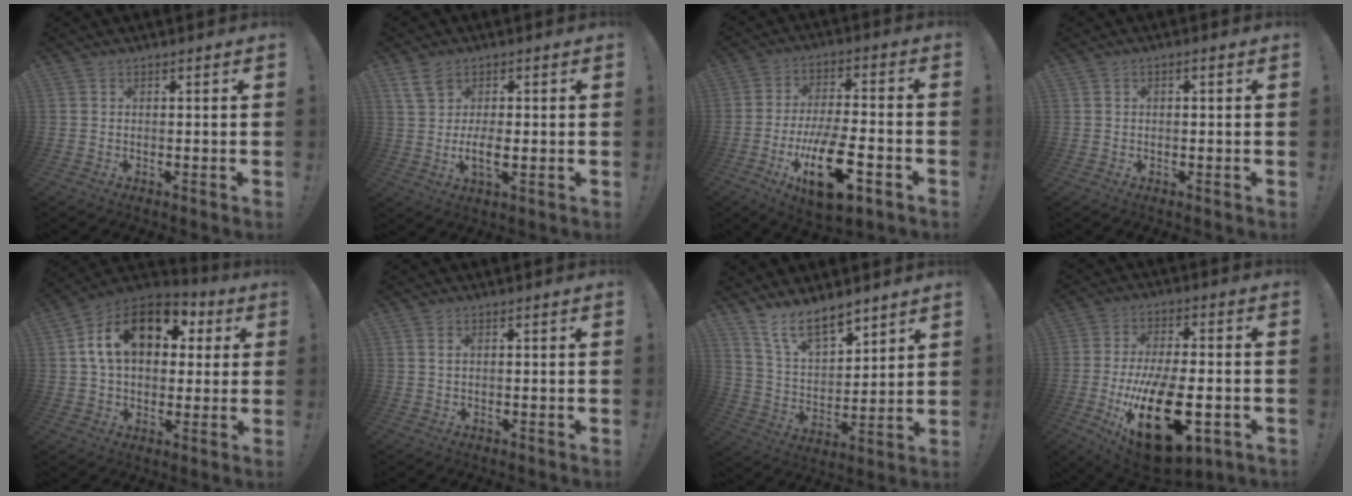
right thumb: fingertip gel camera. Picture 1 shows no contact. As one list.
[{"total": 7.2, "force": [0.6, 4.0, 5.9], "torque": [-0.103, -0.006, 0.014]}, {"total": 18.9, "force": [-7.4, 7.1, 15.8], "torque": [-0.262, 0.034, -0.113]}, {"total": 1.0, "force": [-0.3, 0.5, 0.8], "torque": [-0.019, 0.005, -0.006]}, {"total": 18.1, "force": [5.6, 12.1, 12.3], "torque": [-0.198, -0.003, 0.099]}, {"total": 1.2, "force": [0.5, 0.4, 1.0], "torque": [-0.016, -0.001, 0.007]}, {"total": 13.2, "force": [10.2, 5.3, 6.5], "torque": [-0.124, -0.061, 0.192]}, {"total": 25.3, "force": [-6.6, 11.6, 21.5], "torque": [-0.364, 0.018, -0.089]}]